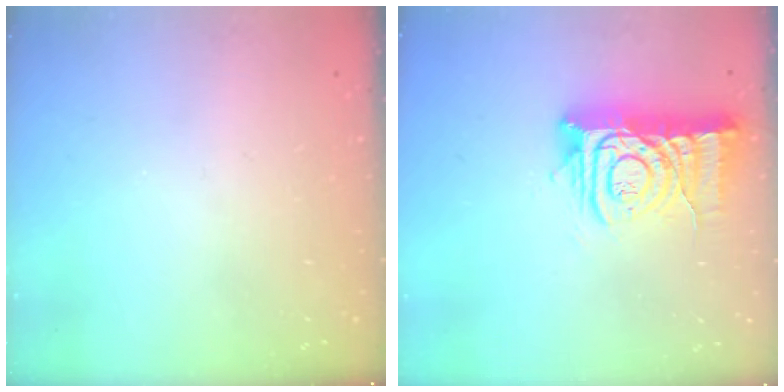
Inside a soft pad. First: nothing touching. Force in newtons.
{"total": 12.8, "press": 12.8, "slide": 1.4}